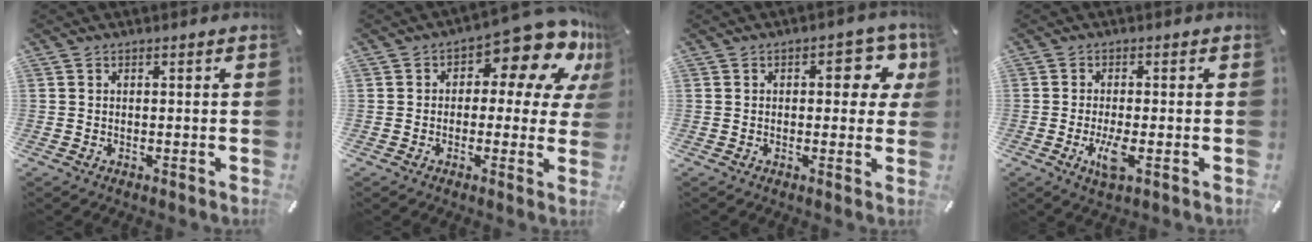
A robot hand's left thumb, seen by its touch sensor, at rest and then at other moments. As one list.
[{"total": 13.2, "force": [7.5, 5.8, 9.2], "torque": [-0.120, -0.060, 0.126]}, {"total": 7.6, "force": [1.9, 4.1, 6.2], "torque": [-0.066, -0.005, 0.022]}, {"total": 5.7, "force": [-1.5, 1.6, 5.2], "torque": [-0.111, -0.013, -0.027]}]